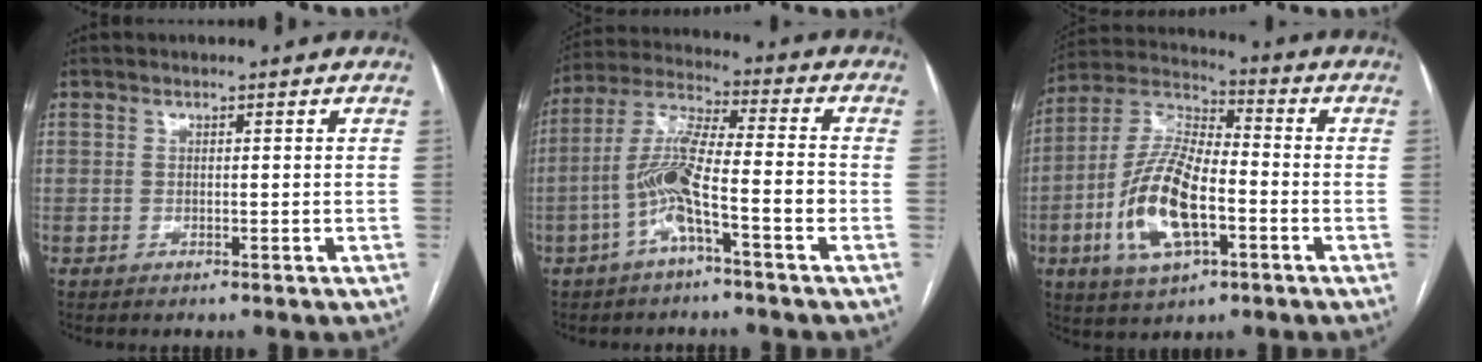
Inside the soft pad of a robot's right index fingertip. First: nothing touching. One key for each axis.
{"total": 10.4, "fx": -3.8, "fy": 1.0, "fz": 9.6, "tx": -0.194, "ty": 0.024, "tz": -0.074}
{"total": 15.2, "fx": -4.4, "fy": 5.7, "fz": 13.4, "tx": -0.284, "ty": 0.006, "tz": -0.080}